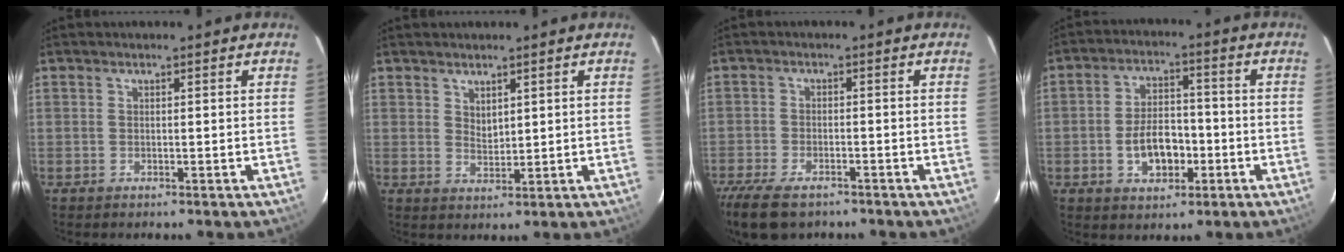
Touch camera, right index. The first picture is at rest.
{"total": 2.5, "force": [1.8, 1.3, 1.2], "torque": [-0.017, -0.002, 0.033]}
{"total": 11.4, "force": [-8.5, 4.7, 5.9], "torque": [-0.154, -0.036, -0.155]}
{"total": 8.6, "force": [-2.7, 5.2, 6.3], "torque": [-0.121, 0.018, -0.035]}